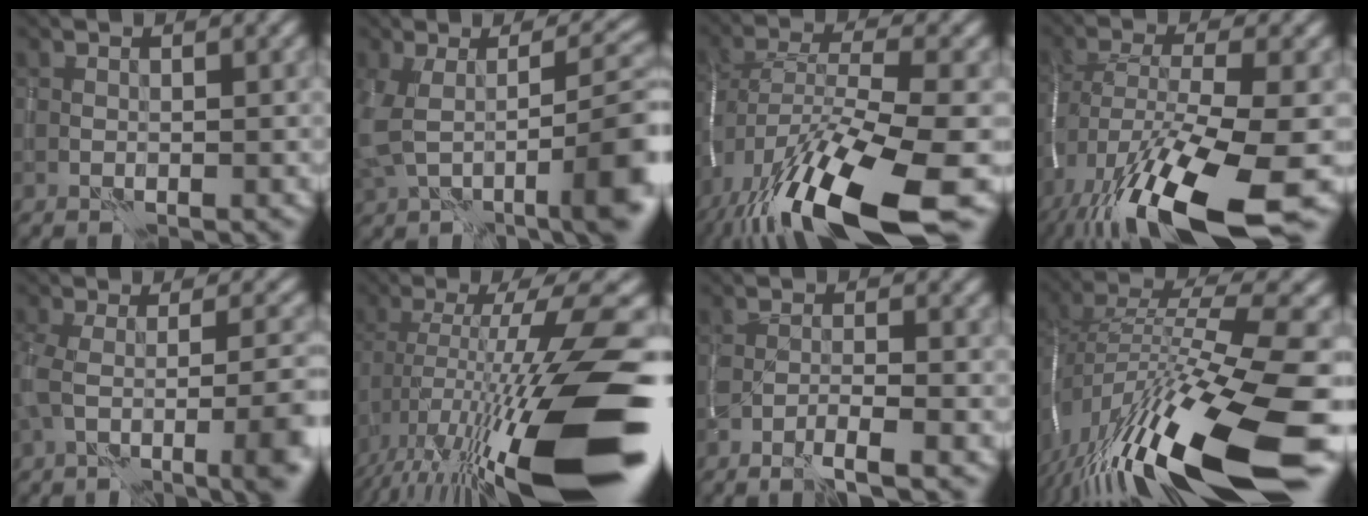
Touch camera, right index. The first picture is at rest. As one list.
[{"total": 9.0, "force": [-1.0, 3.5, 8.3], "torque": [-0.138, -0.004, -0.012]}, {"total": 16.3, "force": [-9.1, 4.5, 12.7], "torque": [-0.262, -0.018, -0.150]}, {"total": 16.2, "force": [-9.3, 4.3, 12.6], "torque": [-0.268, -0.025, -0.152]}, {"total": 8.7, "force": [-2.6, 2.9, 7.8], "torque": [-0.121, -0.011, -0.040]}, {"total": 17.4, "force": [-6.2, 3.3, 15.9], "torque": [-0.256, 0.009, -0.102]}, {"total": 2.7, "force": [-1.8, 0.3, 2.0], "torque": [-0.029, 0.004, -0.040]}, {"total": 16.8, "force": [-8.0, 4.4, 14.1], "torque": [-0.260, 0.004, -0.135]}]